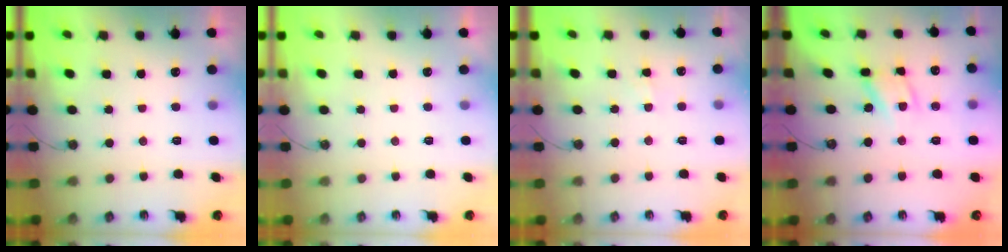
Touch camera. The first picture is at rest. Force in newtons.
{"total": 0.0}
{"total": 1.6, "press": 1.5, "slide": 0.3}
{"total": 12.0, "press": 12.0, "slide": 0.8}